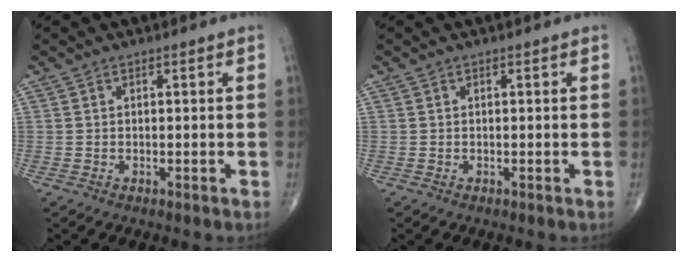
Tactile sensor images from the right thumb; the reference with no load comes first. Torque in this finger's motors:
{"motor_torque": [-0.06, 0.06, 0.14, 0.05, 0.01]}